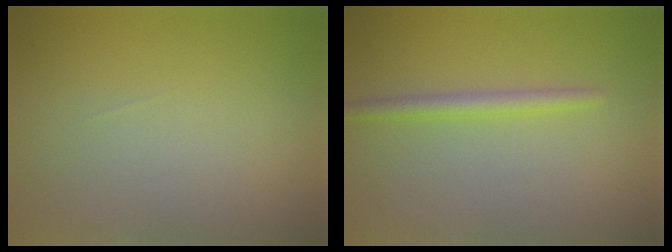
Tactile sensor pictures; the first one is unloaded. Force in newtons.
{"total": 1.8, "press": 1.8, "slide": 0.2}